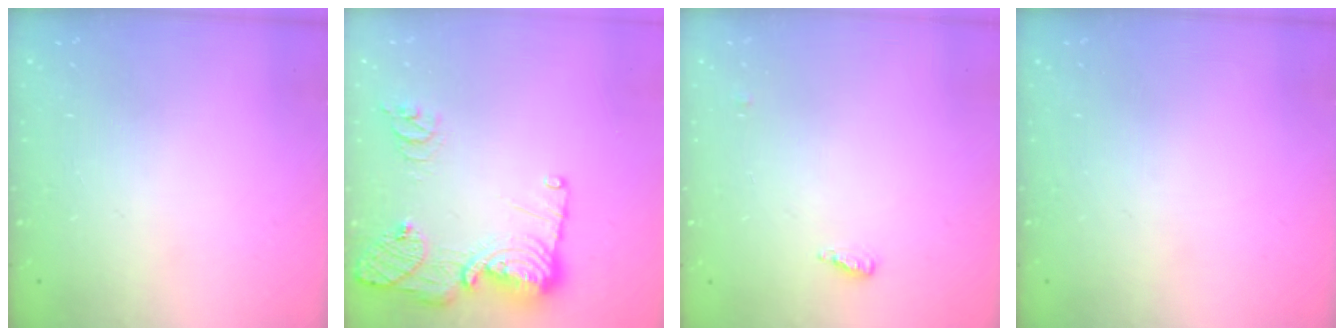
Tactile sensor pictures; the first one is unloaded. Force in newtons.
{"total": 16.2, "press": 16.2, "slide": 1.7}
{"total": 4.7, "press": 4.6, "slide": 1.2}
{"total": 0.0}